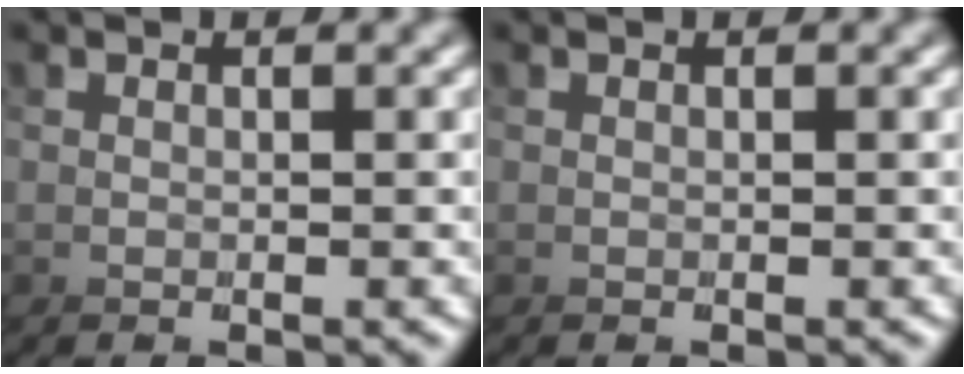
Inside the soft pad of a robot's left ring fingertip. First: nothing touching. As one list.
[{"total": 0.0}]